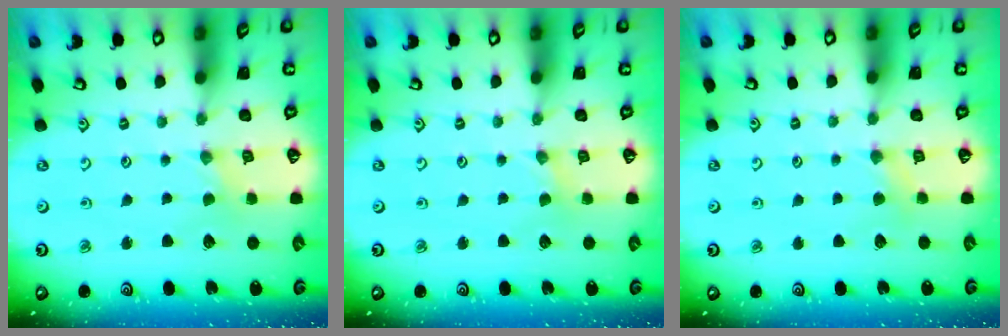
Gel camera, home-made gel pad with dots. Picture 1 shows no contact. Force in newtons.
{"total": 0.7, "press": 0.7, "slide": 0.1}
{"total": 3.9, "press": 3.8, "slide": 0.5}